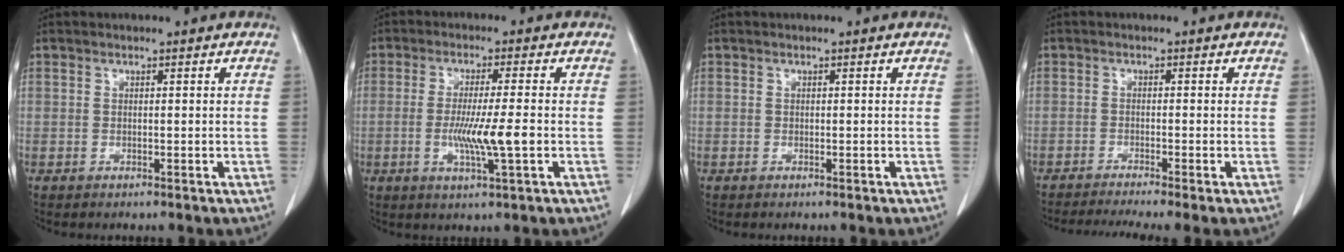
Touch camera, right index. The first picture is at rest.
{"total": 7.2, "force": [-1.4, -0.2, 7.0], "torque": [-0.127, -0.012, -0.025]}
{"total": 0.0}
{"total": 6.5, "force": [-5.2, -0.4, 3.8], "torque": [-0.062, -0.010, -0.085]}